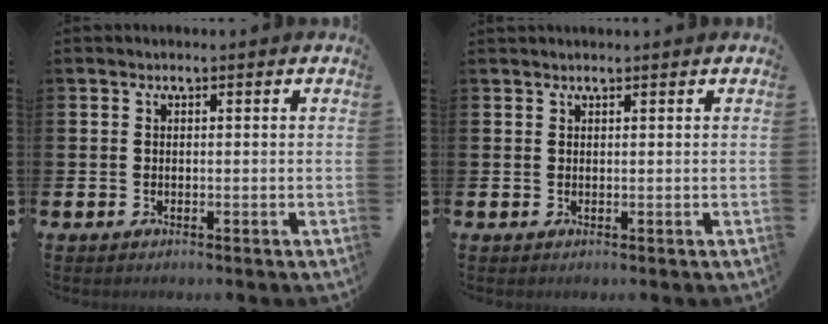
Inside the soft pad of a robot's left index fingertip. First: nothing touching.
{"total": 0.7, "force": [0.7, 0.0, 0.1], "torque": [0.013, -0.005, 0.009]}